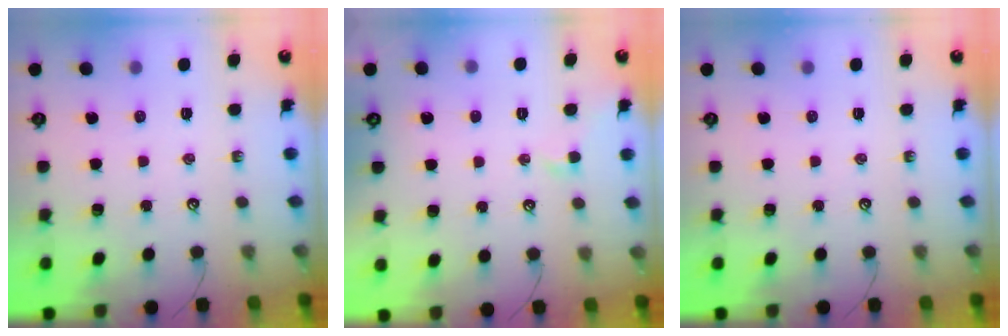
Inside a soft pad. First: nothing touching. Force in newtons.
{"total": 0.8, "press": 0.7, "slide": 0.5}
{"total": 0.0}